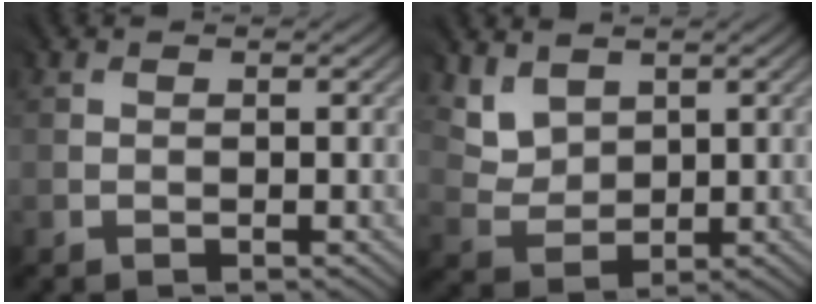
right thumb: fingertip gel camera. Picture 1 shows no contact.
{"total": 4.4, "force": [3.0, 2.8, 1.4], "torque": [-0.053, -0.017, 0.074]}